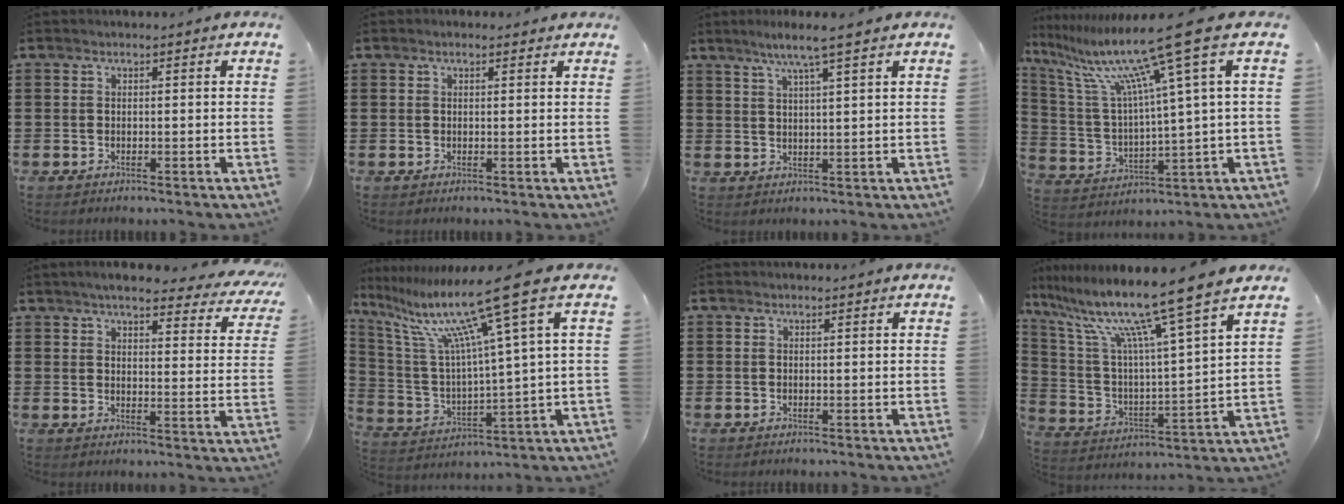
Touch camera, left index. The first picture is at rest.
{"total": 0.6, "force": [0.4, 0.4, 0.3], "torque": [-0.008, 0.007, 0.006]}
{"total": 4.8, "force": [3.4, -0.5, 3.4], "torque": [-0.073, 0.000, 0.057]}
{"total": 15.0, "force": [9.4, -0.3, 11.8], "torque": [-0.270, -0.054, 0.140]}
{"total": 5.6, "force": [4.9, 0.6, 2.7], "torque": [-0.063, -0.022, 0.082]}
{"total": 16.0, "force": [9.6, 0.7, 12.8], "torque": [-0.280, -0.054, 0.145]}
{"total": 0.0}
{"total": 12.7, "force": [9.9, -0.8, 7.9], "torque": [-0.191, -0.064, 0.157]}